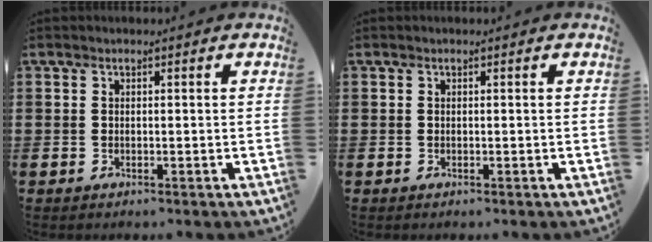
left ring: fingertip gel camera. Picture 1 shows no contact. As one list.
[{"total": 0.0}]